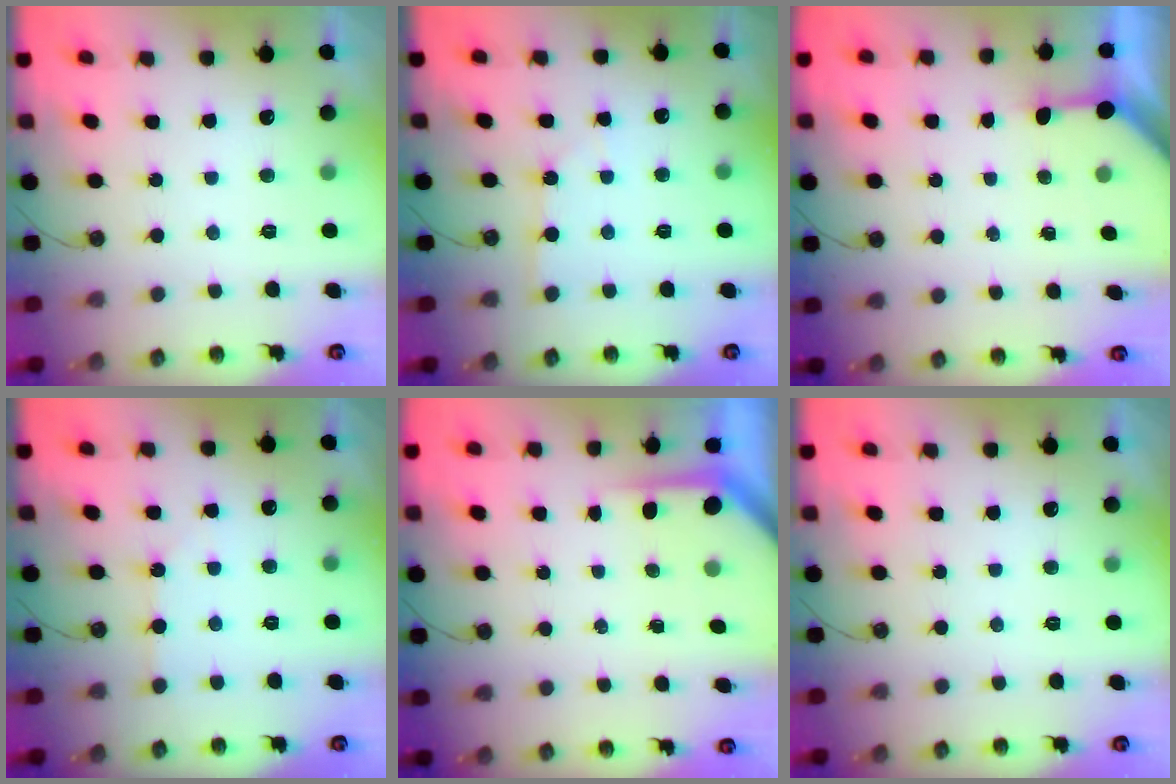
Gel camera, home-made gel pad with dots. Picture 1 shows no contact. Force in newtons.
{"total": 2.2, "press": 2.2, "slide": 0.4}
{"total": 3.3, "press": 3.3, "slide": 0.3}
{"total": 2.6, "press": 2.5, "slide": 0.5}
{"total": 3.6, "press": 3.6, "slide": 0.3}
{"total": 0.0}